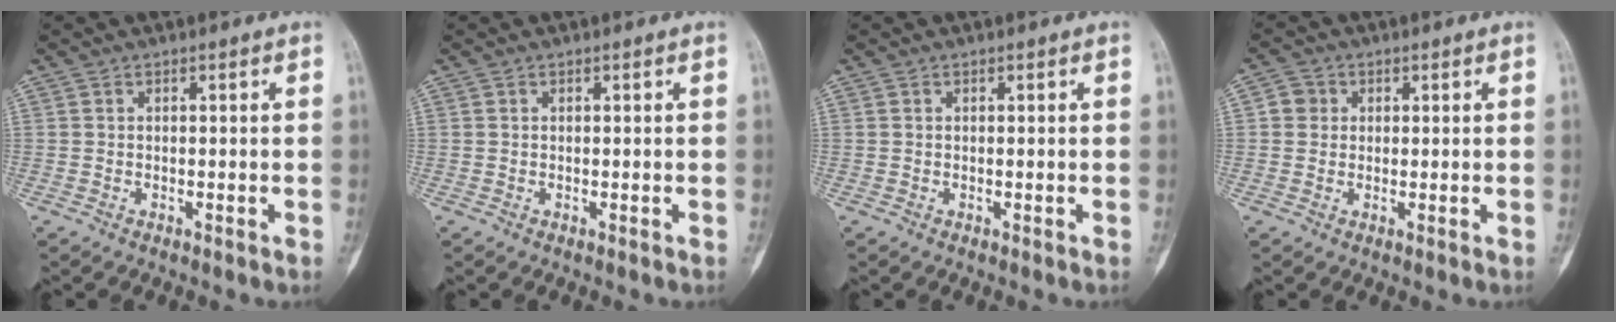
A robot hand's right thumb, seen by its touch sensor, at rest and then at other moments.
{"total": 0.0}
{"total": 0.0}
{"total": 3.0, "force": [0.5, 2.8, 0.9], "torque": [0.003, 0.004, 0.004]}